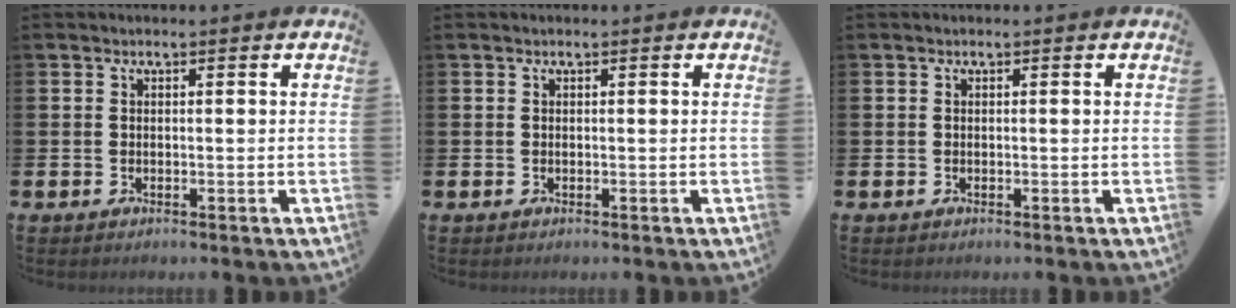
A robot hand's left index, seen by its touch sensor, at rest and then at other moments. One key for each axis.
{"total": 0.0}
{"total": 0.0}